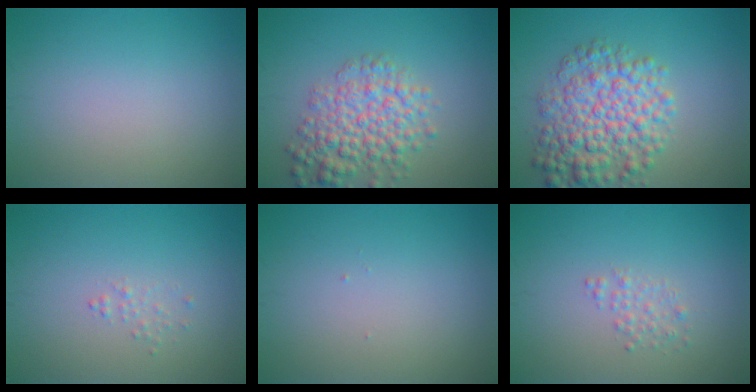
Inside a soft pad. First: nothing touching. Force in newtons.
{"total": 5.4, "press": 5.4, "slide": 0.2}
{"total": 7.3, "press": 7.3, "slide": 0.1}
{"total": 0.7, "press": 0.7, "slide": 0.1}
{"total": 0.0}
{"total": 1.3, "press": 1.3, "slide": 0.0}